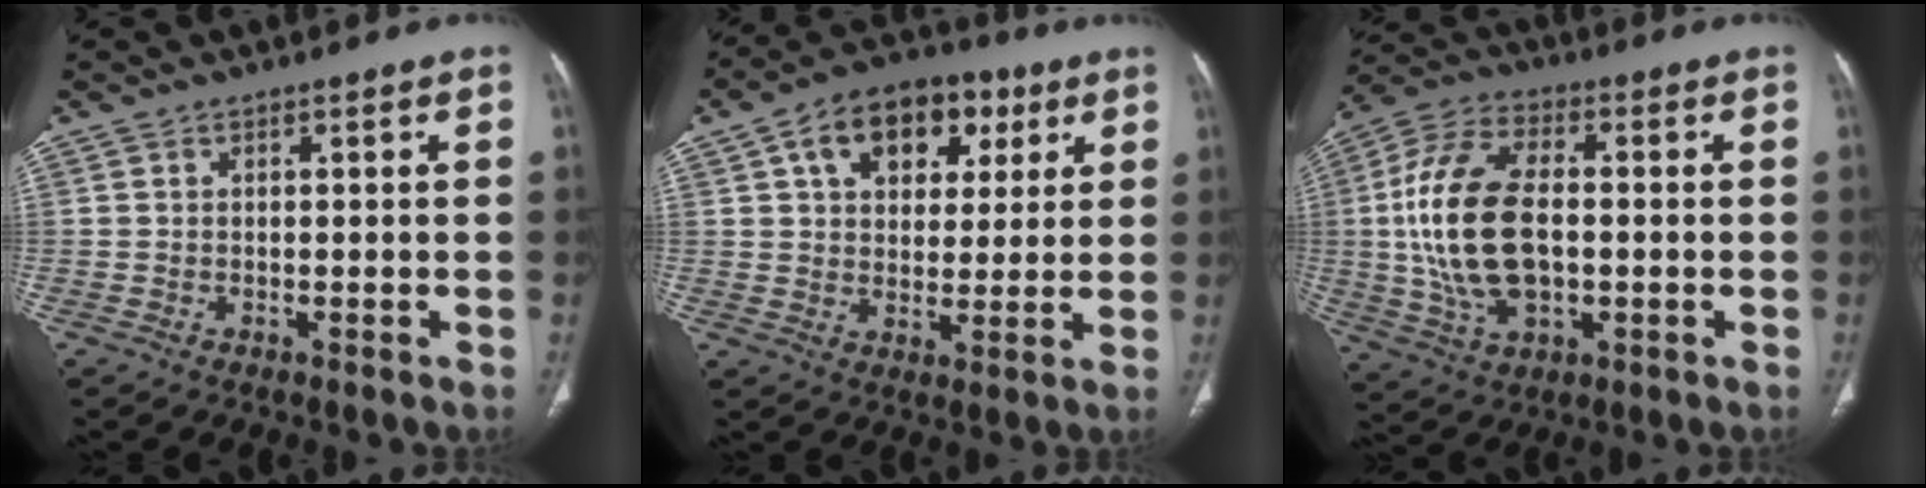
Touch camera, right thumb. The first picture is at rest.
{"total": 14.5, "force": [6.0, 9.7, 9.0], "torque": [-0.101, 0.003, 0.091]}
{"total": 18.8, "force": [-0.1, 10.6, 15.5], "torque": [-0.312, 0.014, 0.003]}